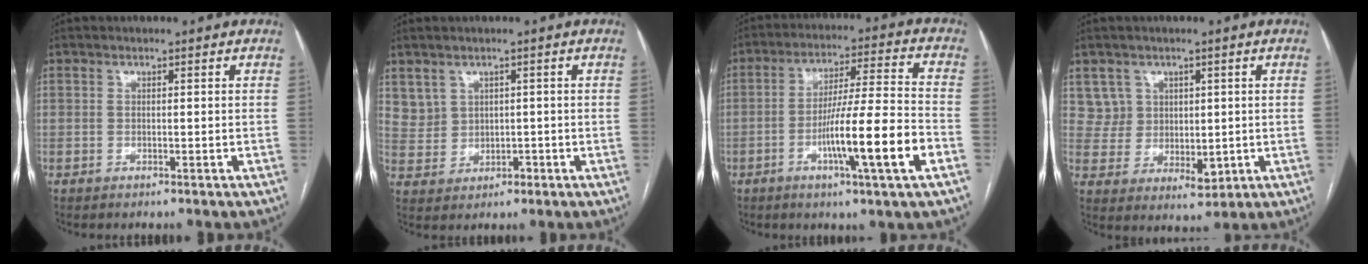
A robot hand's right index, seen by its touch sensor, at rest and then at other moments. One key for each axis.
{"total": 3.9, "fx": 1.1, "fy": 3.7, "fz": 0.8, "tx": -0.013, "ty": 0.010, "tz": 0.034}
{"total": 13.7, "fx": -4.9, "fy": -0.5, "fz": 12.8, "tx": -0.218, "ty": -0.003, "tz": -0.082}
{"total": 6.5, "fx": 2.8, "fy": 5.8, "fz": 1.0, "tx": -0.022, "ty": 0.013, "tz": 0.070}